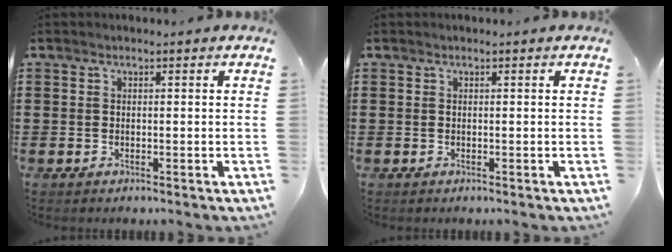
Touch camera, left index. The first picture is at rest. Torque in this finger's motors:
{"motor_torque": [0.03, 0.03, -0.33, 0.02]}